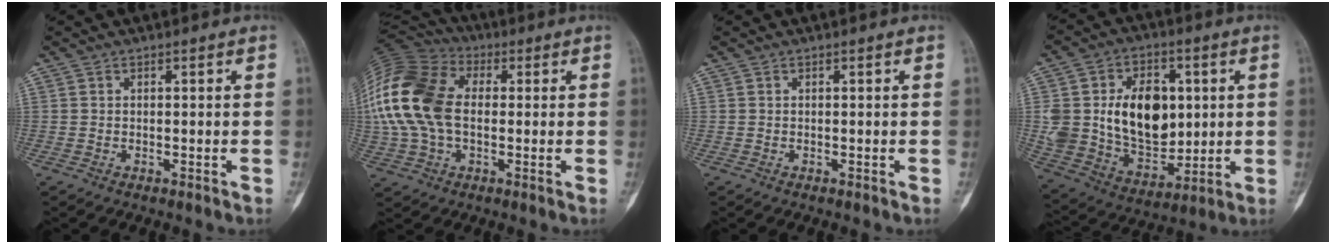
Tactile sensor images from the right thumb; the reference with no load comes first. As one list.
[{"total": 21.3, "force": [0.9, 14.0, 15.9], "torque": [-0.361, 0.018, 0.012]}, {"total": 0.0}, {"total": 20.7, "force": [2.9, 14.5, 14.5], "torque": [-0.218, -0.009, 0.070]}]